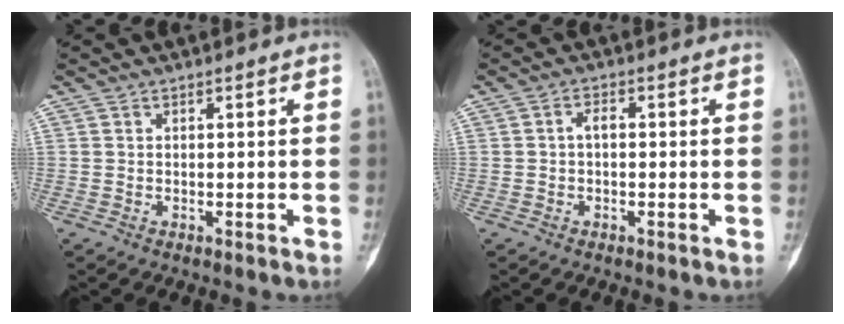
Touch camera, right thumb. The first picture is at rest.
{"total": 1.8, "force": [-0.2, 1.0, 1.5], "torque": [-0.021, 0.008, -0.007]}